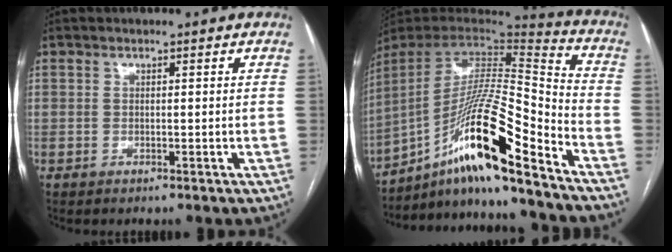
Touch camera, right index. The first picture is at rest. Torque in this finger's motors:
{"motor_torque": [1.34, -0.80, 0.61, 0.21]}